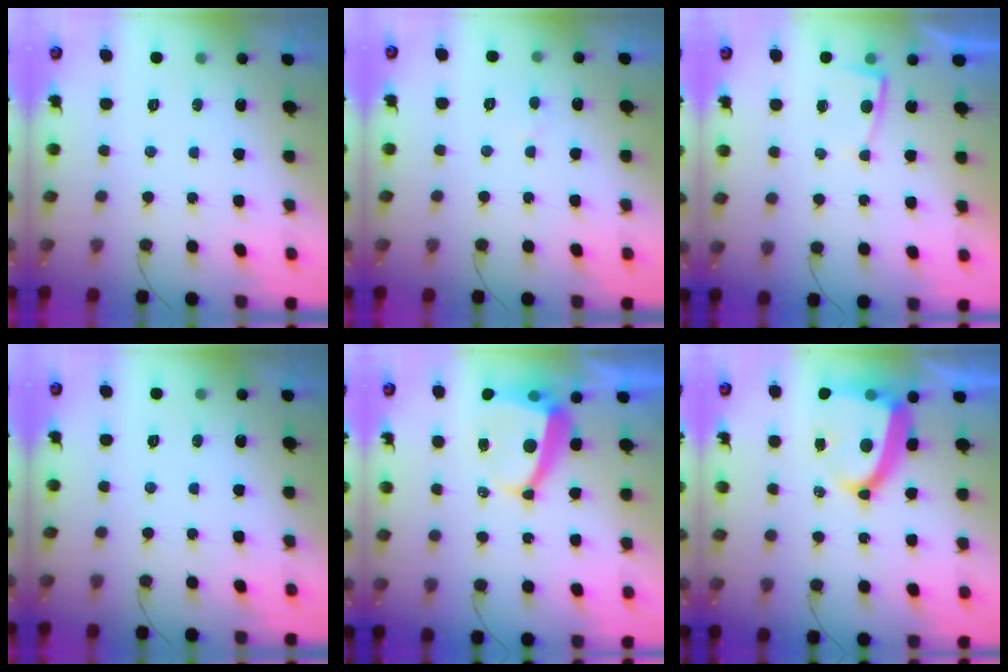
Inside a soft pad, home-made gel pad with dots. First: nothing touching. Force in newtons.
{"total": 2.6, "press": 2.6, "slide": 0.2}
{"total": 2.3, "press": 2.2, "slide": 0.4}
{"total": 0.0}
{"total": 7.2, "press": 7.2, "slide": 0.9}
{"total": 14.3, "press": 14.2, "slide": 1.8}